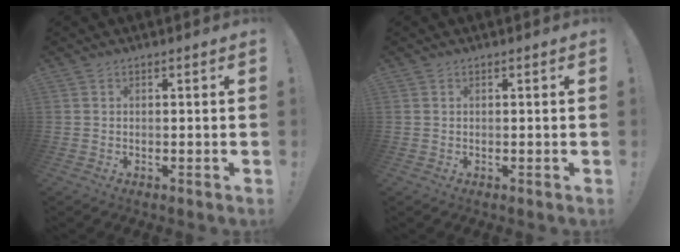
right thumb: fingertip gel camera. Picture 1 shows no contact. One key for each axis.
{"total": 0.0}